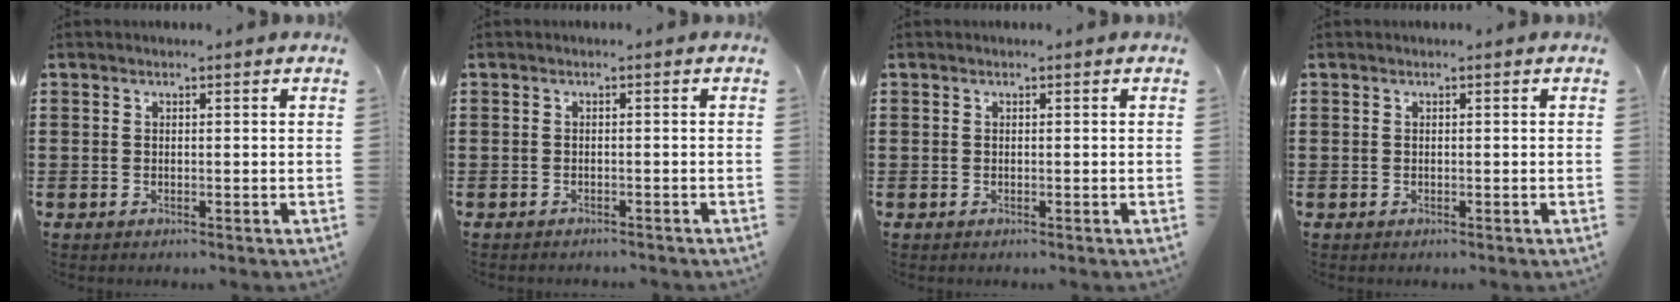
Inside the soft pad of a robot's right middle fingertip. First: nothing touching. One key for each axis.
{"total": 0.7, "fx": -0.7, "fy": 0.0, "fz": -0.1, "tx": -0.001, "ty": -0.001, "tz": -0.014}
{"total": 0.0}
{"total": 0.0}